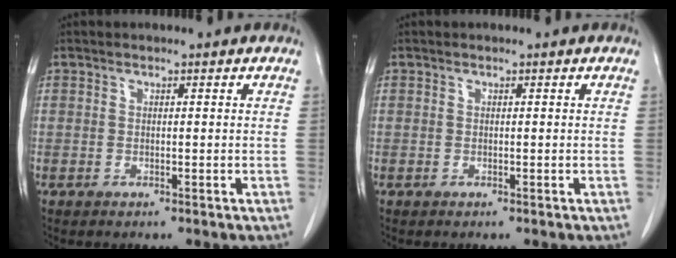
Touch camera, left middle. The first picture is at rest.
{"total": 0.0}